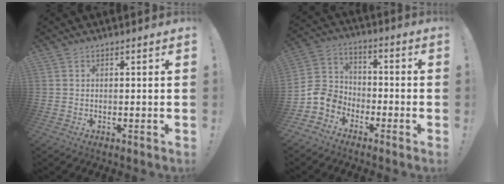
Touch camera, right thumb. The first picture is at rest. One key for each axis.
{"total": 9.7, "fx": -6.1, "fy": 7.0, "fz": 2.7, "tx": -0.051, "ty": 0.037, "tz": -0.110}